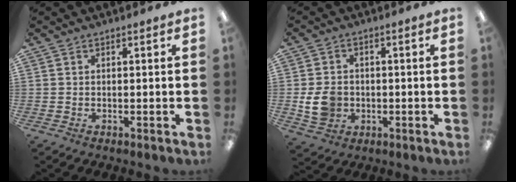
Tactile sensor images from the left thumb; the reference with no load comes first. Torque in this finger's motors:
{"motor_torque": [0.04, 0.16, 0.10, -0.10, 0.03]}